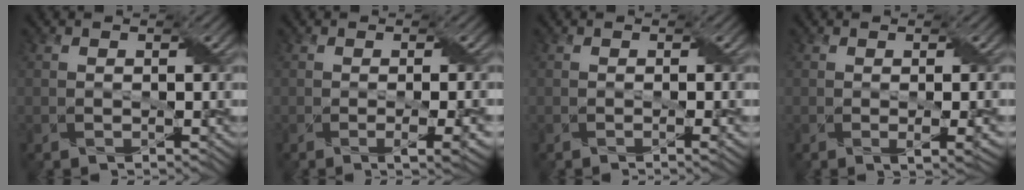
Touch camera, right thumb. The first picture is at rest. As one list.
[{"total": 3.8, "force": [-1.0, 0.9, 3.6], "torque": [-0.056, -0.003, -0.009]}, {"total": 1.3, "force": [-0.3, 0.2, 1.2], "torque": [-0.021, 0.001, -0.007]}, {"total": 2.5, "force": [-0.3, 0.5, 2.4], "torque": [-0.041, 0.000, -0.002]}]